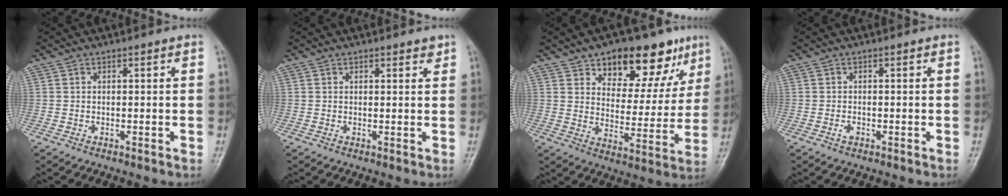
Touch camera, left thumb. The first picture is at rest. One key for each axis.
{"total": 1.7, "fx": 1.3, "fy": 0.7, "fz": 0.8, "tx": -0.004, "ty": -0.007, "tz": 0.015}
{"total": 16.3, "fx": 9.8, "fy": 8.6, "fz": 9.9, "tx": -0.073, "ty": -0.043, "tz": 0.143}
{"total": 1.0, "fx": -0.4, "fy": 0.6, "fz": 0.7, "tx": -0.011, "ty": 0.002, "tz": -0.008}